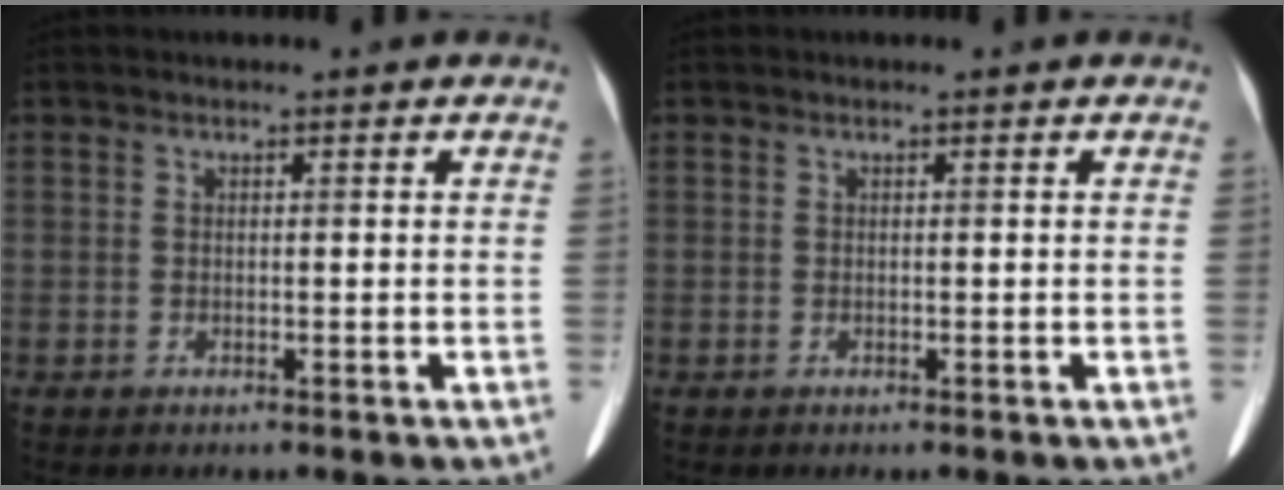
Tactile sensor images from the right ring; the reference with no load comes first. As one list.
[{"total": 0.0}]